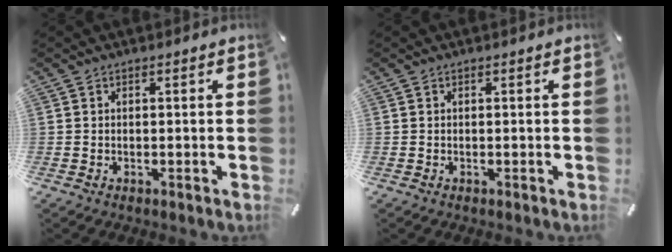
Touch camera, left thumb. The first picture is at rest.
{"total": 0.0}